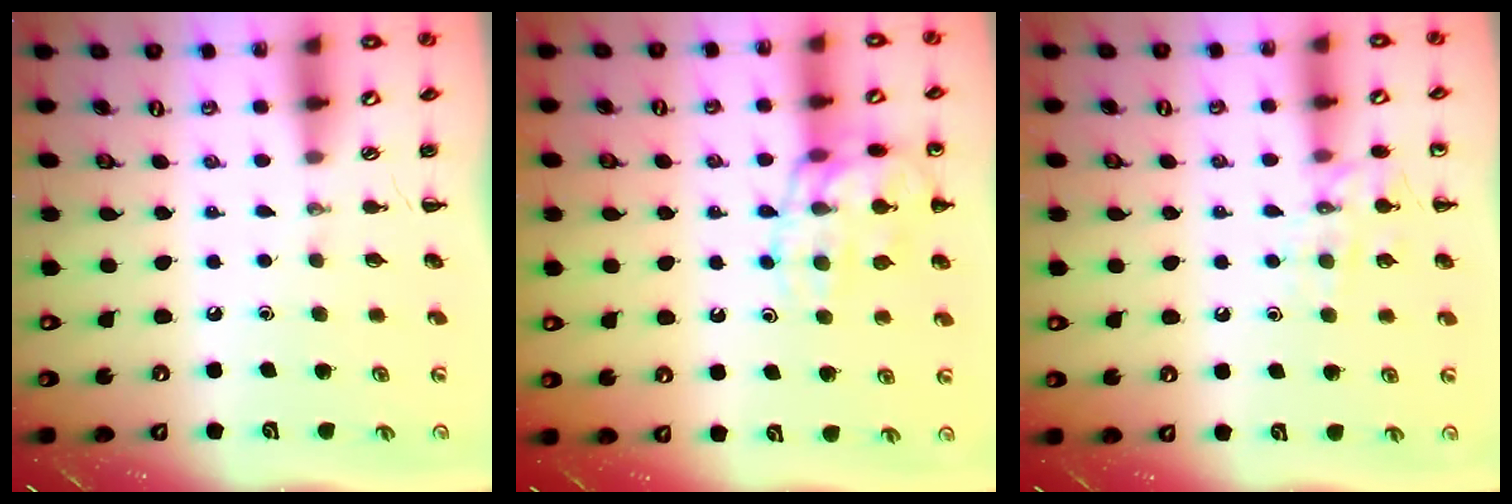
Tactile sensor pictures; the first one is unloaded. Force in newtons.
{"total": 14.7, "press": 14.7, "slide": 1.5}
{"total": 9.9, "press": 9.9, "slide": 1.0}